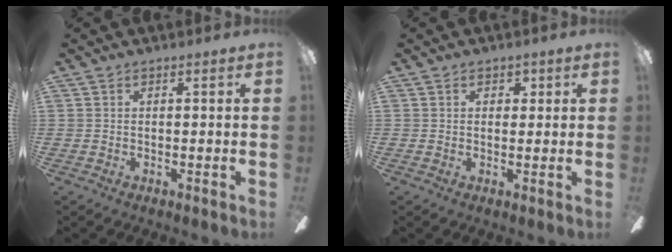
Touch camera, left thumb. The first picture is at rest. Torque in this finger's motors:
{"motor_torque": [0.13, -0.30, -0.38, -0.03, -0.03]}